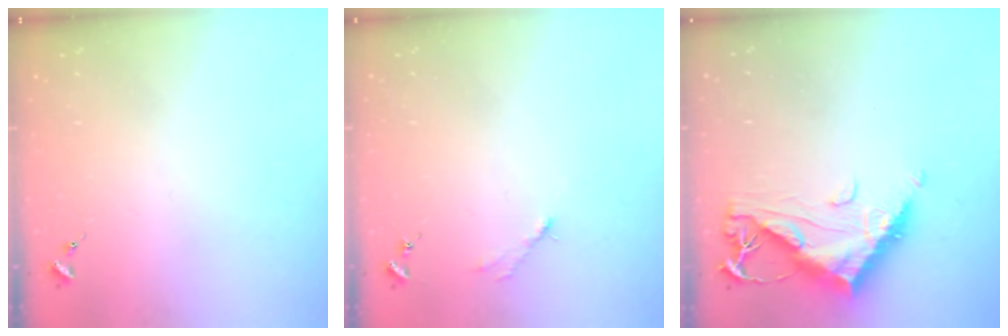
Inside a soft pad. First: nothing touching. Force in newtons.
{"total": 2.6, "press": 2.6, "slide": 0.3}
{"total": 13.4, "press": 13.4, "slide": 1.2}